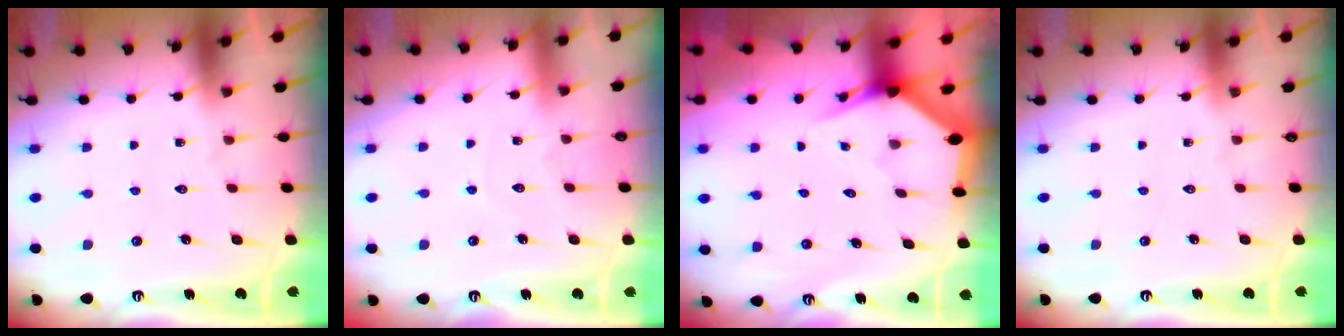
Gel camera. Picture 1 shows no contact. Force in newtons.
{"total": 3.0, "press": 2.9, "slide": 0.4}
{"total": 3.4, "press": 3.3, "slide": 0.3}
{"total": 0.0}